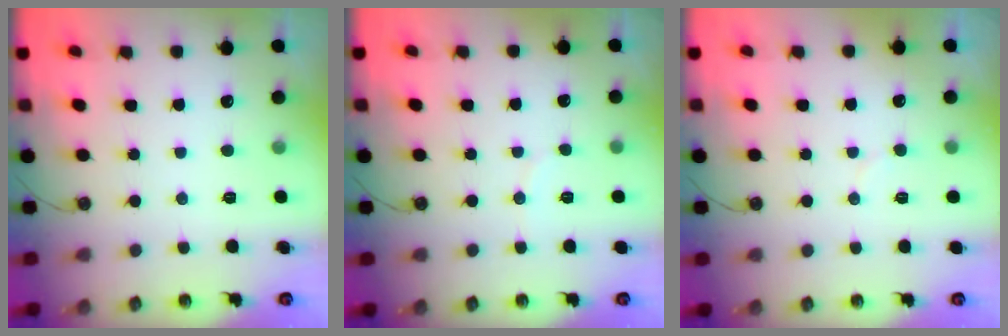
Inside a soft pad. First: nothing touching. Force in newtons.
{"total": 2.0, "press": 2.0, "slide": 0.2}
{"total": 5.1, "press": 5.0, "slide": 0.4}